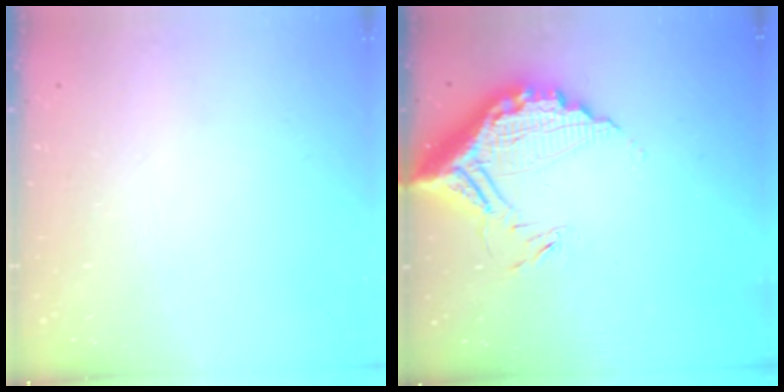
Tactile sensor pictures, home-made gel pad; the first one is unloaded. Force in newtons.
{"total": 14.7, "press": 14.7, "slide": 1.2}